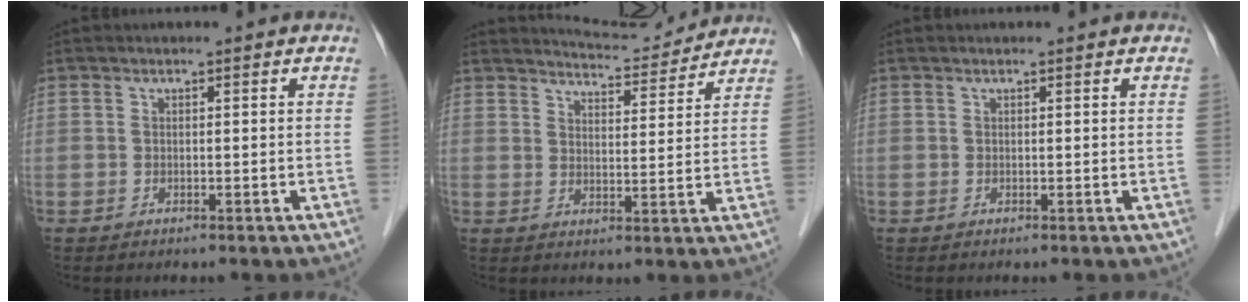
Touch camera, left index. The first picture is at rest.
{"total": 7.8, "force": [7.8, 0.4, 0.1], "torque": [-0.008, 0.003, 0.108]}
{"total": 0.7, "force": [0.7, 0.0, 0.2], "torque": [-0.008, 0.009, 0.012]}